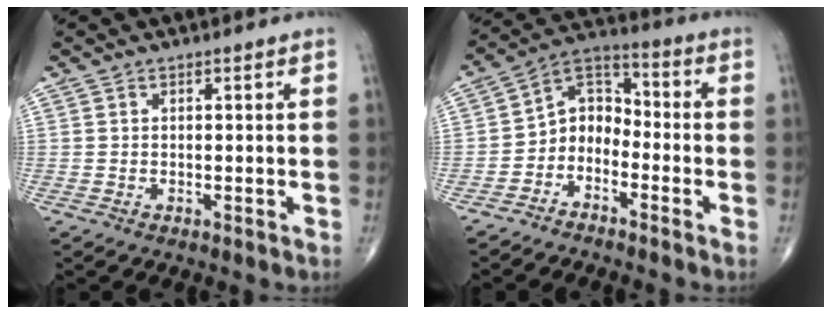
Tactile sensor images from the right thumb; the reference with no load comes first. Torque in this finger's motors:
{"motor_torque": [-0.02, 0.24, 0.42, -0.10, 0.13]}